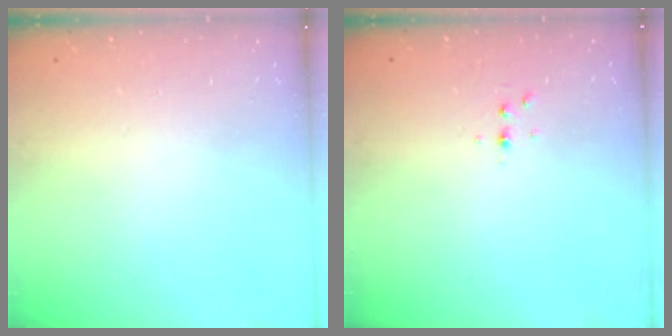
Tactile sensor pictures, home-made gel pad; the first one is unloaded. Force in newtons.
{"total": 4.0, "press": 3.6, "slide": 1.8}